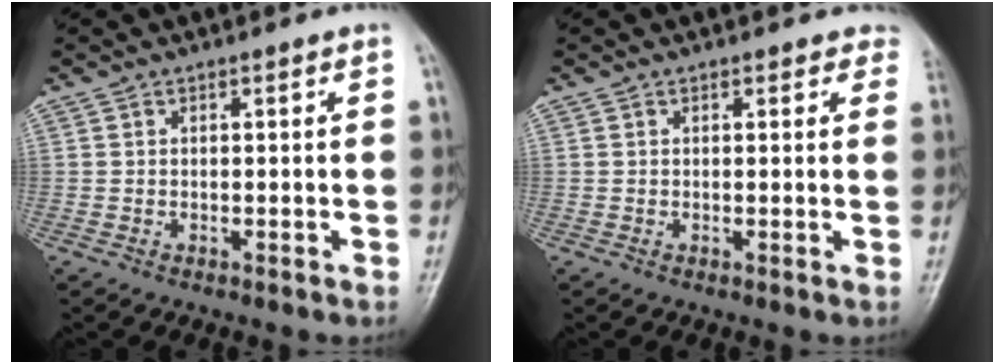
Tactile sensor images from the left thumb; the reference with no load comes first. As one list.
[{"total": 2.9, "force": [2.3, 1.6, 0.7], "torque": [0.025, -0.006, 0.009]}]